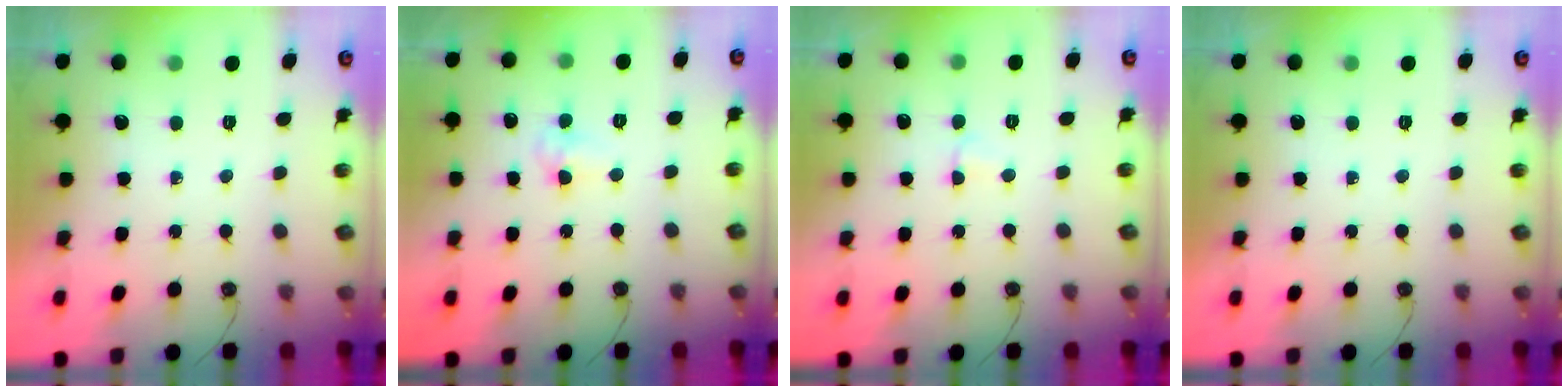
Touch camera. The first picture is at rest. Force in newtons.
{"total": 3.4, "press": 3.4, "slide": 0.4}
{"total": 2.1, "press": 2.0, "slide": 0.6}
{"total": 0.0}